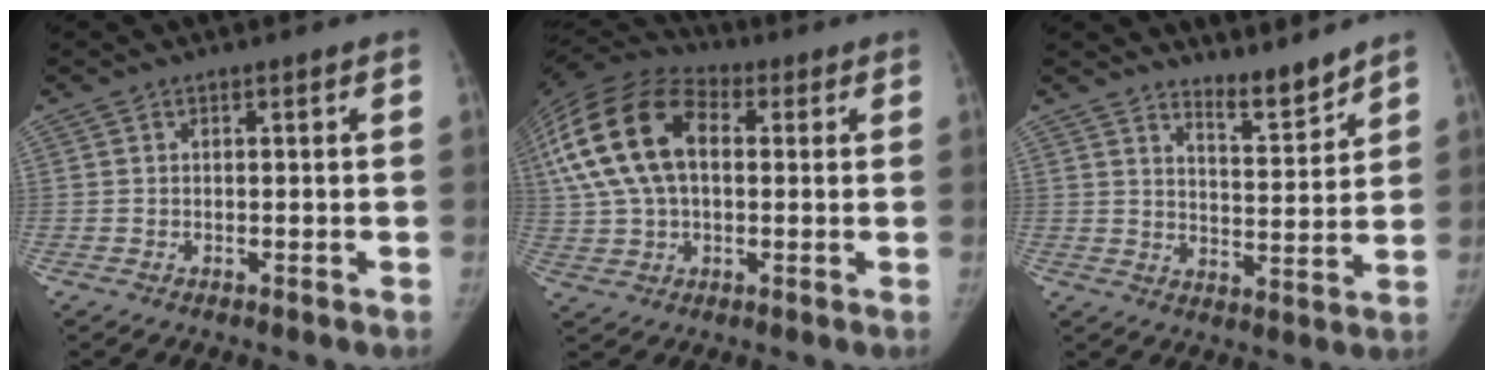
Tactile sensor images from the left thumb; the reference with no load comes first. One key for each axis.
{"total": 19.8, "fx": 3.7, "fy": 12.3, "fz": 15.1, "tx": -0.304, "ty": 0.027, "tz": 0.060}
{"total": 6.1, "fx": 5.7, "fy": 0.8, "fz": 2.0, "tx": -0.021, "ty": -0.058, "tz": 0.100}